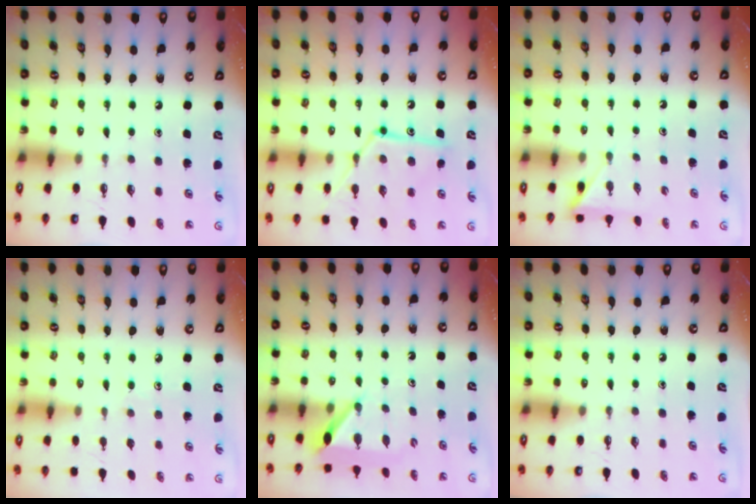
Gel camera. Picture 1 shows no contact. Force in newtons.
{"total": 13.0, "press": 13.0, "slide": 1.0}
{"total": 4.5, "press": 4.5, "slide": 0.2}
{"total": 5.0, "press": 5.0, "slide": 0.4}
{"total": 6.2, "press": 6.2, "slide": 0.6}
{"total": 0.0}